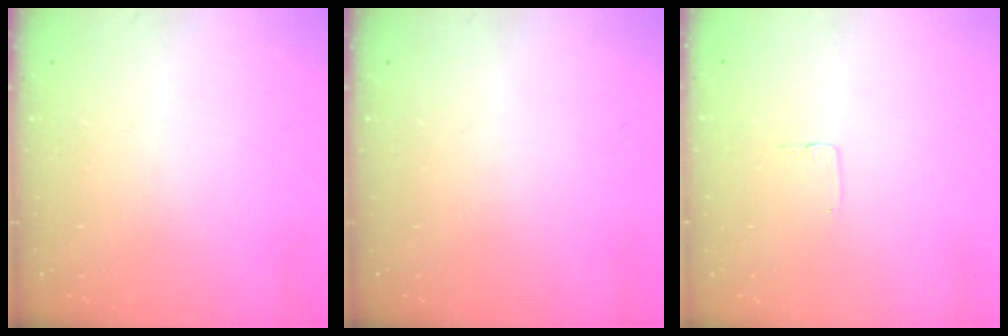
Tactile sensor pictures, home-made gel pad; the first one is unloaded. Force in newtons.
{"total": 0.0}
{"total": 2.5, "press": 2.5, "slide": 0.1}